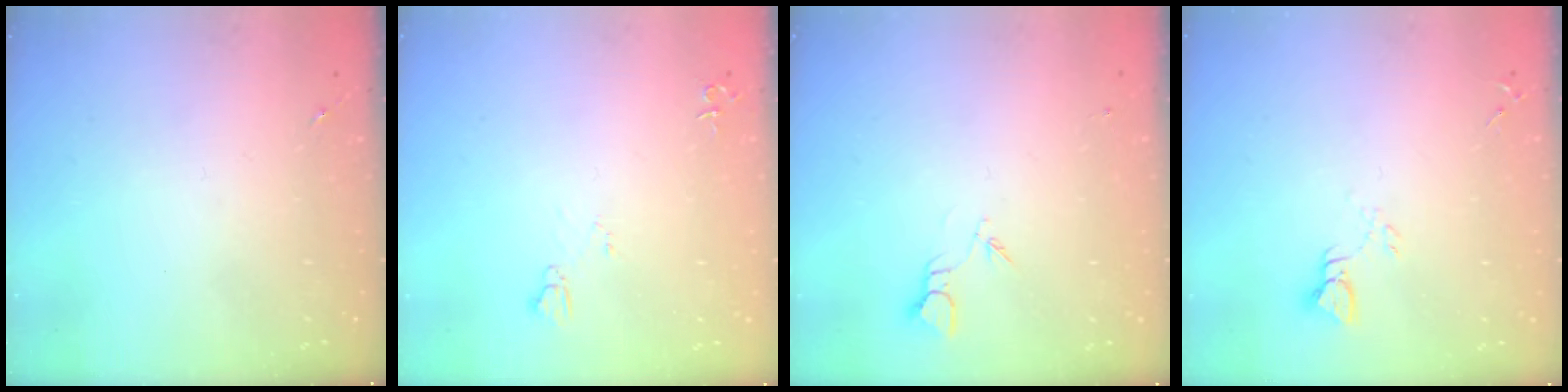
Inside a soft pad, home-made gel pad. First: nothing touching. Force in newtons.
{"total": 4.9, "press": 4.9, "slide": 0.6}
{"total": 2.7, "press": 2.7, "slide": 0.3}
{"total": 2.8, "press": 2.8, "slide": 0.2}